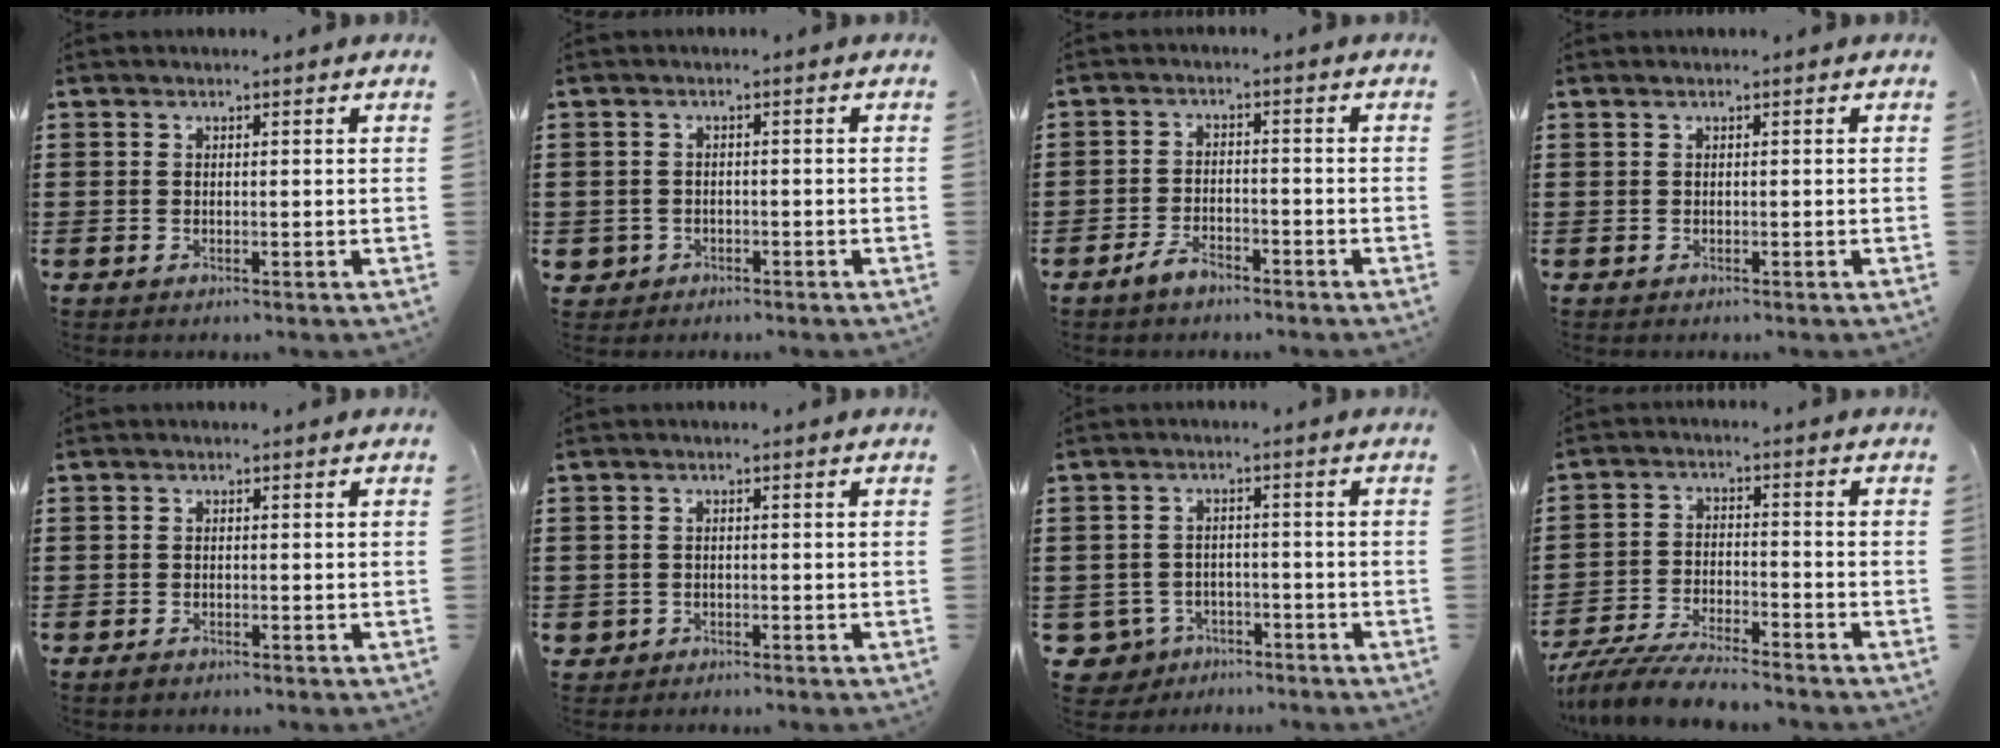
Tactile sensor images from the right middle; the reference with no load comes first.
{"total": 1.4, "force": [-0.9, 1.1, 0.1], "torque": [-0.008, 0.001, -0.022]}
{"total": 3.3, "force": [-2.6, 1.2, 1.6], "torque": [-0.035, 0.005, -0.052]}
{"total": 0.0}
{"total": 0.7, "force": [-0.5, 0.3, 0.3], "torque": [-0.006, -0.003, -0.011]}
{"total": 1.0, "force": [-0.7, 0.8, 0.0], "torque": [-0.003, 0.002, -0.018]}
{"total": 3.4, "force": [-2.8, 1.8, 0.7], "torque": [-0.042, -0.003, -0.065]}
{"total": 6.9, "force": [-6.6, 0.5, 2.2], "torque": [-0.048, 0.000, -0.128]}